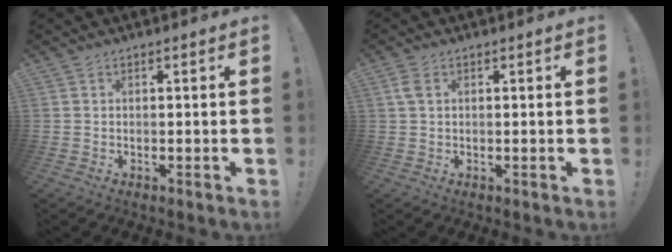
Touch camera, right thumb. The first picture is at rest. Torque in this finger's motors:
{"motor_torque": [-0.32, 0.33, 0.02, 0.45, 0.00]}